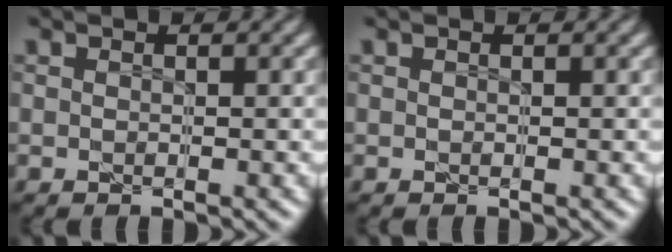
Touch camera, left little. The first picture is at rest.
{"total": 0.0}